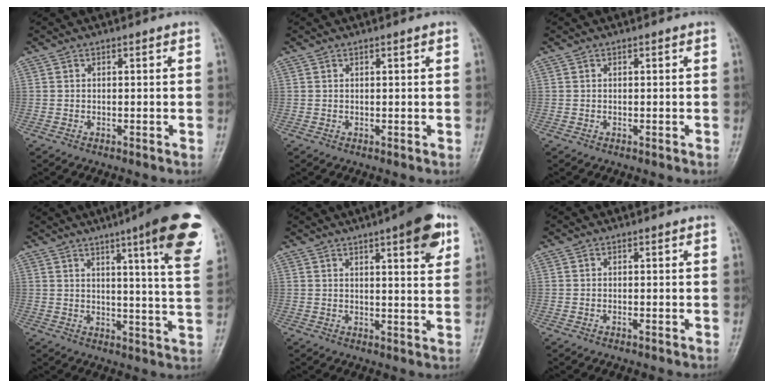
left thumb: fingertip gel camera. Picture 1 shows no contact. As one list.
[{"total": 0.8, "force": [0.4, 0.0, 0.7], "torque": [-0.012, 0.001, 0.006]}, {"total": 0.0}, {"total": 17.0, "force": [8.9, 1.8, 14.4], "torque": [-0.170, -0.040, 0.108]}, {"total": 9.8, "force": [5.1, 2.2, 8.1], "torque": [-0.093, -0.018, 0.062]}, {"total": 0.5, "force": [-0.1, 0.0, 0.5], "torque": [-0.011, 0.004, 0.001]}]